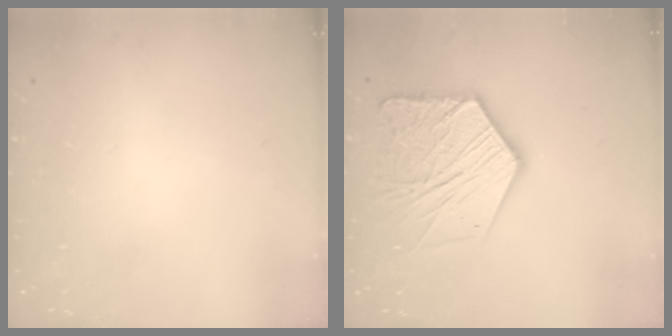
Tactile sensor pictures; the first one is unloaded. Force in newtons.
{"total": 16.1, "press": 16.0, "slide": 1.3}